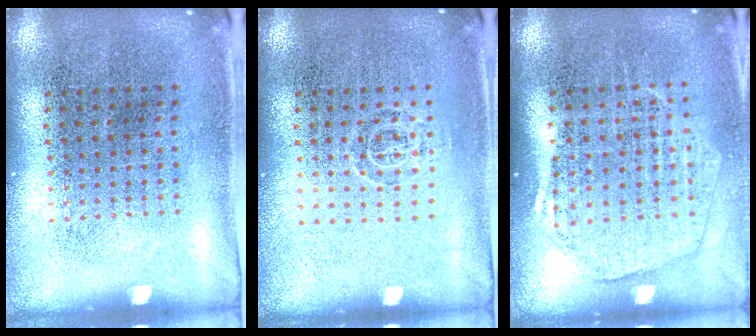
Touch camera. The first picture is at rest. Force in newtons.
{"total": 0.7, "press": 0.5, "slide": 0.6}
{"total": 1.9, "press": 1.7, "slide": 0.8}